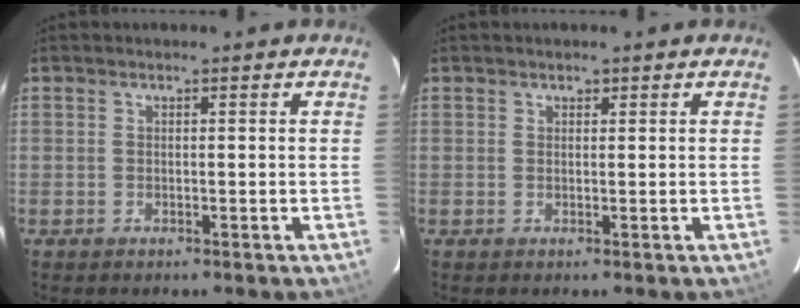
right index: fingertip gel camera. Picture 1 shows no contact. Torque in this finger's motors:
{"motor_torque": [0.00, 0.00, 0.02, 0.01]}